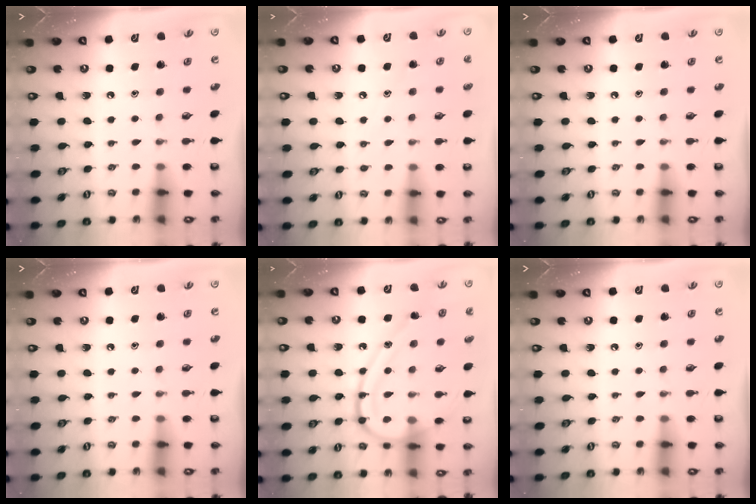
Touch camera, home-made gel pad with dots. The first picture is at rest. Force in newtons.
{"total": 5.8, "press": 5.7, "slide": 0.7}
{"total": 0.0}
{"total": 0.0}
{"total": 15.4, "press": 15.4, "slide": 0.3}
{"total": 0.0}